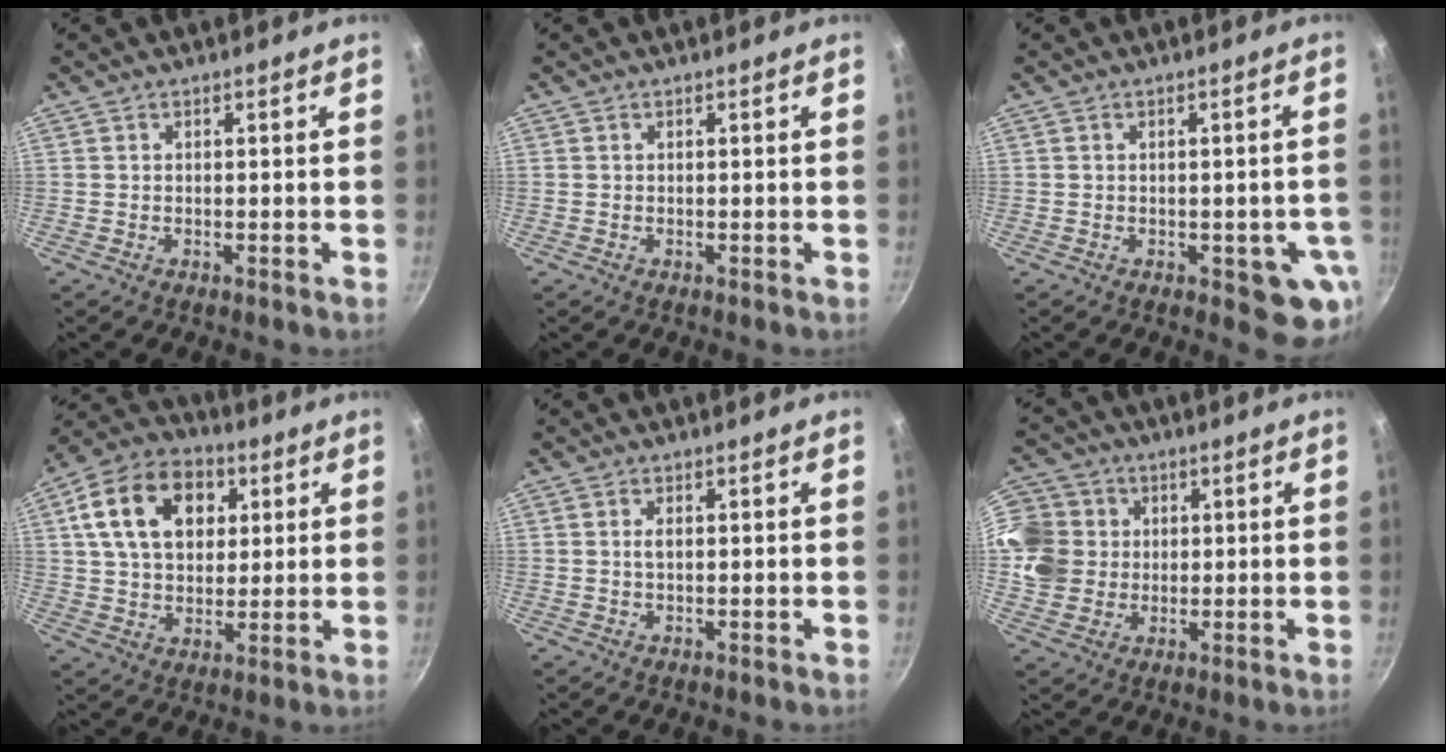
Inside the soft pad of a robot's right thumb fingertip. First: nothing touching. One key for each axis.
{"total": 0.0}
{"total": 7.4, "fx": -1.8, "fy": 3.6, "fz": 6.2, "tx": -0.038, "ty": 0.006, "tz": -0.017}
{"total": 17.3, "fx": 5.3, "fy": 12.0, "fz": 11.3, "tx": -0.171, "ty": 0.008, "tz": 0.078}
{"total": 1.5, "fx": 0.2, "fy": 0.7, "fz": 1.3, "tx": -0.025, "ty": 0.002, "tz": 0.004}
{"total": 12.8, "fx": 2.6, "fy": 11.5, "fz": 5.1, "tx": -0.083, "ty": 0.005, "tz": 0.045}